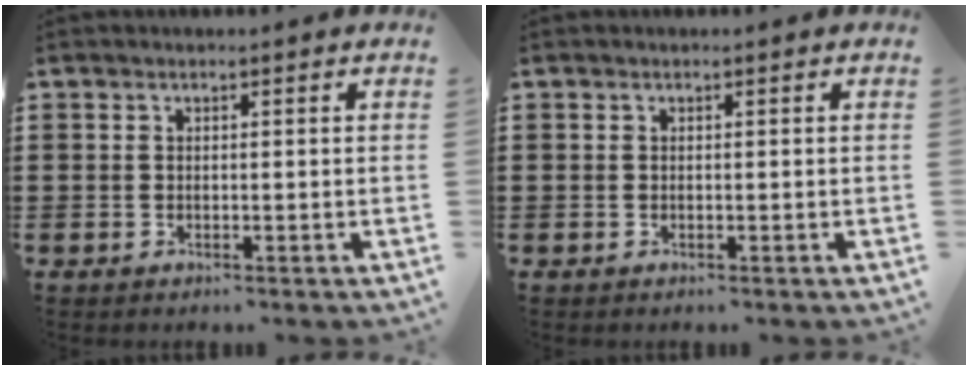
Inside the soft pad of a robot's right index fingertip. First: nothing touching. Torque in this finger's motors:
{"motor_torque": [0.86, 0.31, -0.02, -0.01]}